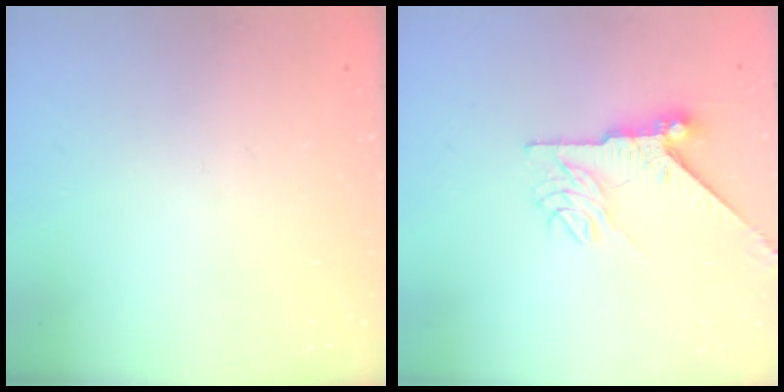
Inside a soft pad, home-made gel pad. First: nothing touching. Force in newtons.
{"total": 8.4, "press": 8.4, "slide": 0.5}